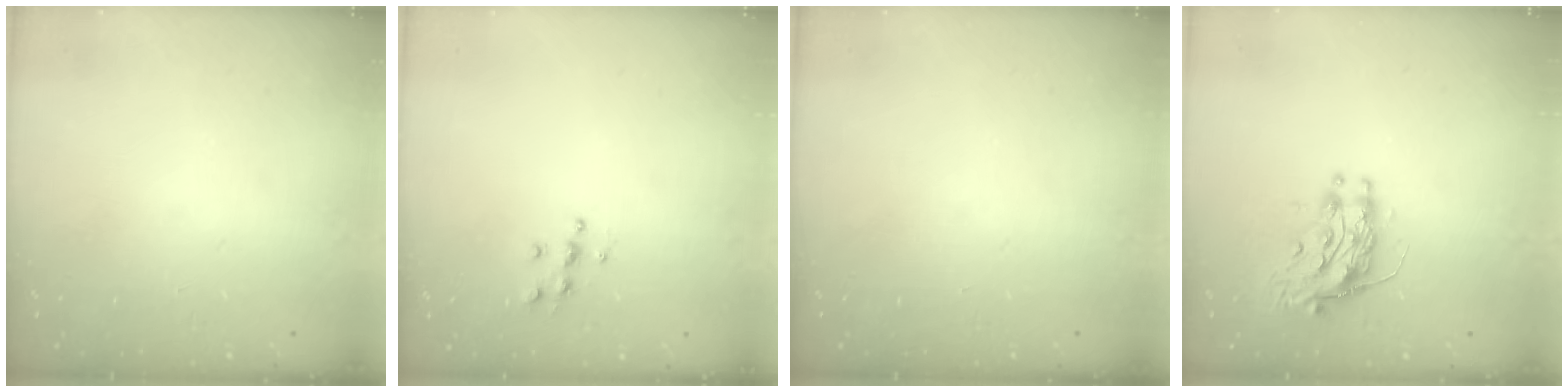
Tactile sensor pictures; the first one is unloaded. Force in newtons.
{"total": 5.3, "press": 5.2, "slide": 0.5}
{"total": 0.6, "press": 0.0, "slide": 0.6}
{"total": 10.0, "press": 9.9, "slide": 0.8}